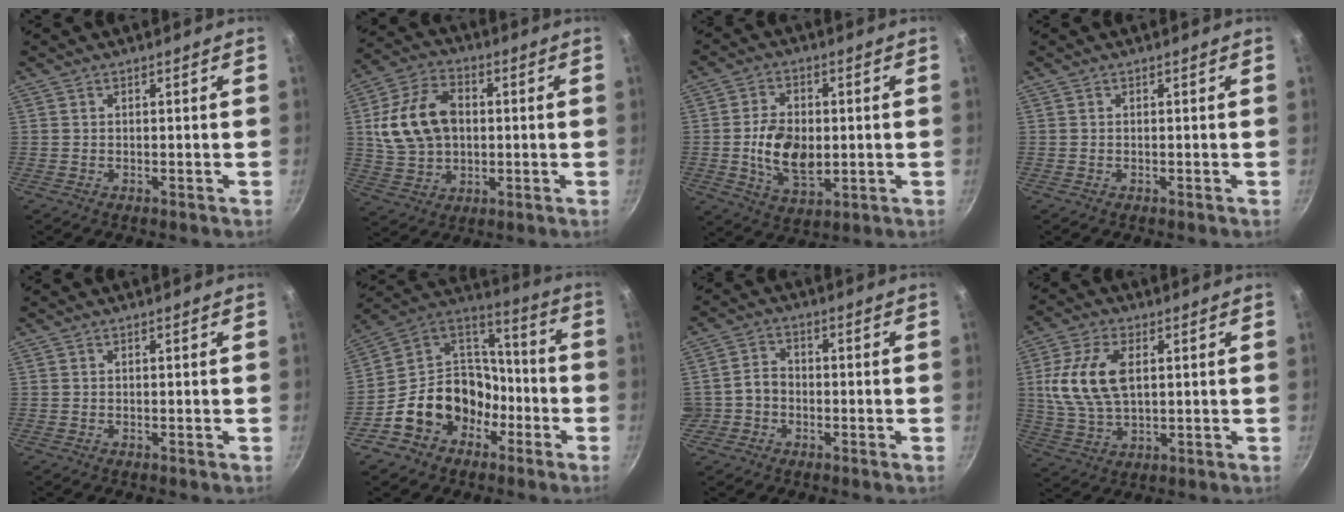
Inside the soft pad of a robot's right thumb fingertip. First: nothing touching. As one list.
[{"total": 14.9, "force": [1.6, 10.6, 10.3], "torque": [-0.175, 0.013, 0.030]}, {"total": 10.7, "force": [-0.6, 6.7, 8.4], "torque": [-0.136, -0.005, -0.008]}, {"total": 0.0}, {"total": 0.0}, {"total": 18.5, "force": [-7.1, 14.7, 8.7], "torque": [-0.106, 0.087, -0.120]}, {"total": 4.5, "force": [-1.3, 3.9, 1.8], "torque": [-0.003, 0.021, -0.027]}, {"total": 12.5, "force": [2.3, 7.0, 10.1], "torque": [-0.194, -0.001, 0.045]}]